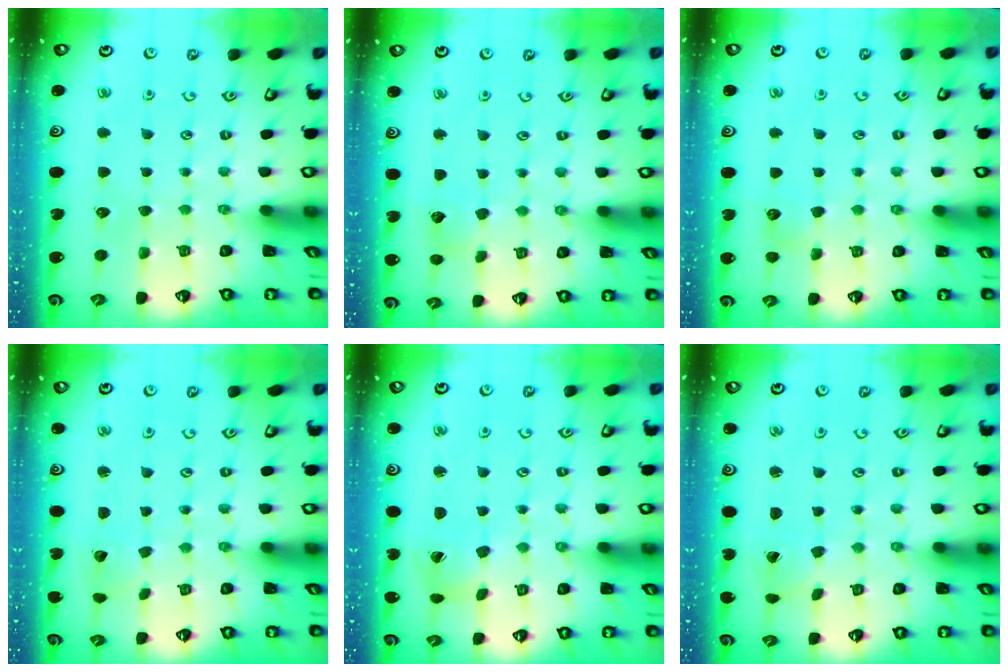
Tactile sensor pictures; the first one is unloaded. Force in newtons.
{"total": 4.8, "press": 4.7, "slide": 0.7}
{"total": 4.6, "press": 4.5, "slide": 0.7}
{"total": 2.2, "press": 2.2, "slide": 0.2}
{"total": 4.7, "press": 4.7, "slide": 0.5}
{"total": 1.2, "press": 1.2, "slide": 0.2}